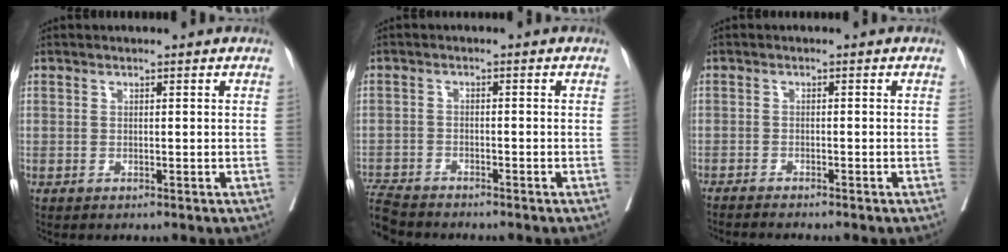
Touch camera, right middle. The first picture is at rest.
{"total": 6.2, "force": [-6.0, 0.8, 1.3], "torque": [-0.026, -0.016, -0.111]}
{"total": 4.7, "force": [-4.2, -0.1, 2.1], "torque": [-0.028, -0.009, -0.062]}